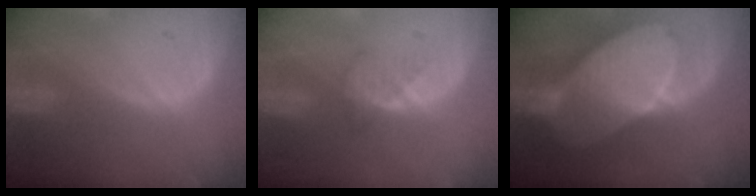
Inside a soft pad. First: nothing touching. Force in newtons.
{"total": 2.5, "press": 2.5, "slide": 0.2}
{"total": 10.9, "press": 10.9, "slide": 0.7}